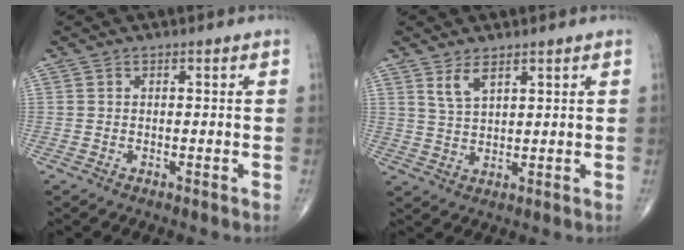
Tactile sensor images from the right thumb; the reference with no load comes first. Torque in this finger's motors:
{"motor_torque": [-0.23, -0.12, 0.07, -0.05, -0.03]}